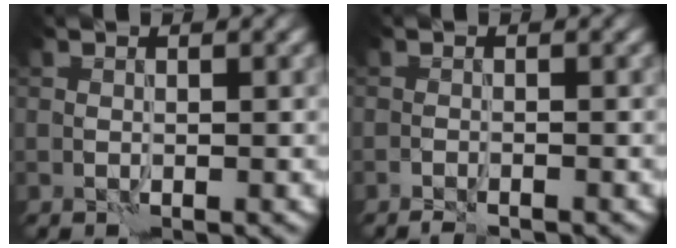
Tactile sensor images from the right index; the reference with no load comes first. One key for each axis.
{"total": 1.2, "fx": -1.2, "fy": 0.0, "fz": 0.4, "tx": -0.010, "ty": -0.001, "tz": -0.022}